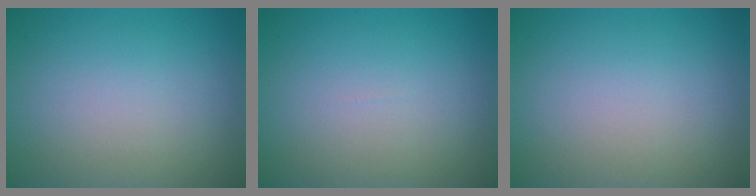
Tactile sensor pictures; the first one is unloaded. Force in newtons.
{"total": 0.0}
{"total": 0.0}